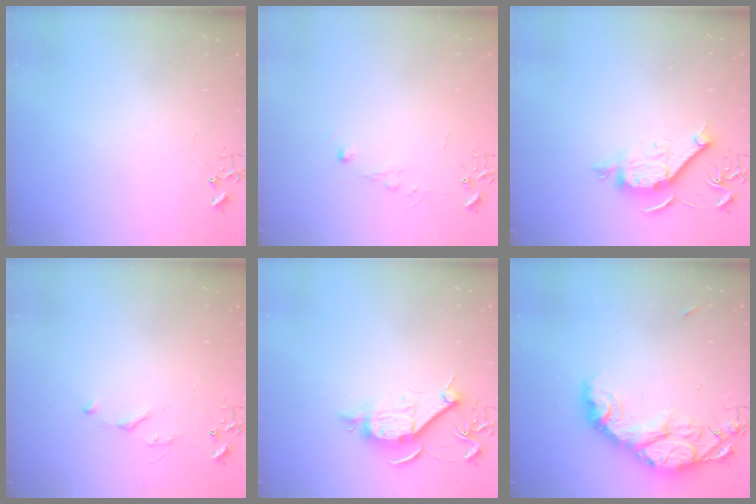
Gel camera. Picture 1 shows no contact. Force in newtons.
{"total": 4.4, "press": 4.4, "slide": 0.5}
{"total": 10.4, "press": 10.4, "slide": 0.9}
{"total": 4.3, "press": 4.3, "slide": 0.6}
{"total": 9.3, "press": 9.2, "slide": 1.1}
{"total": 15.3, "press": 15.2, "slide": 1.3}